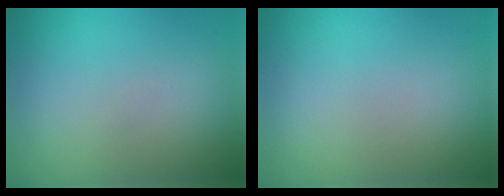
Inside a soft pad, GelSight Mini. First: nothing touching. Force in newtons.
{"total": 0.0}